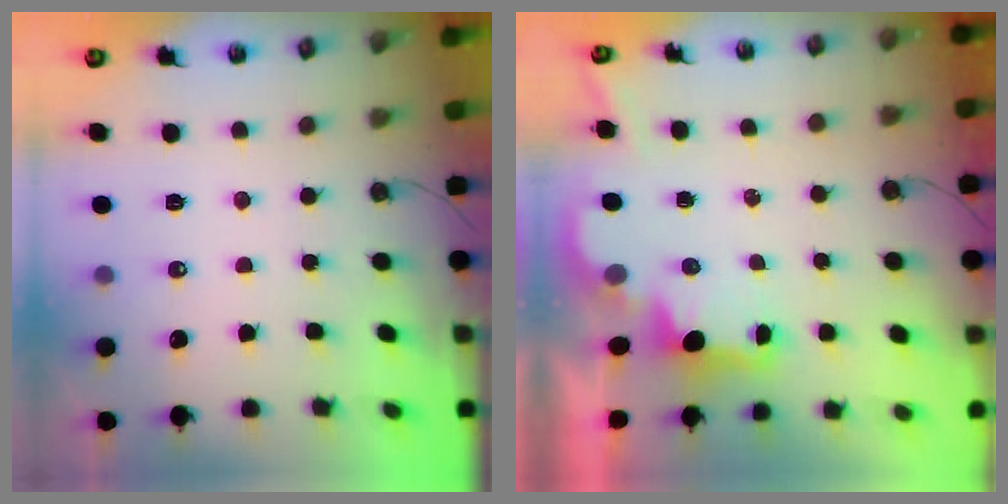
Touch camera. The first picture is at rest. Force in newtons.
{"total": 2.2, "press": 2.1, "slide": 0.8}